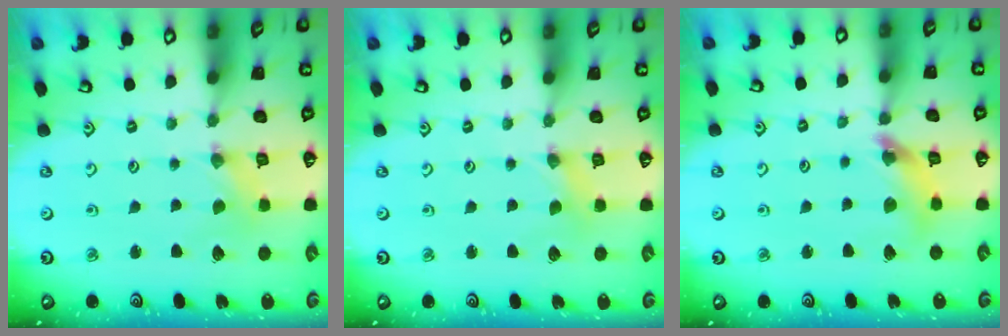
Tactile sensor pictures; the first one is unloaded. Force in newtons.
{"total": 0.0}
{"total": 10.2, "press": 10.1, "slide": 1.2}